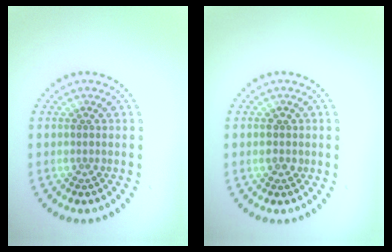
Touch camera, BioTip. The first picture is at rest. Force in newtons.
{"total": 1.4, "press": 1.4, "slide": 0.3}